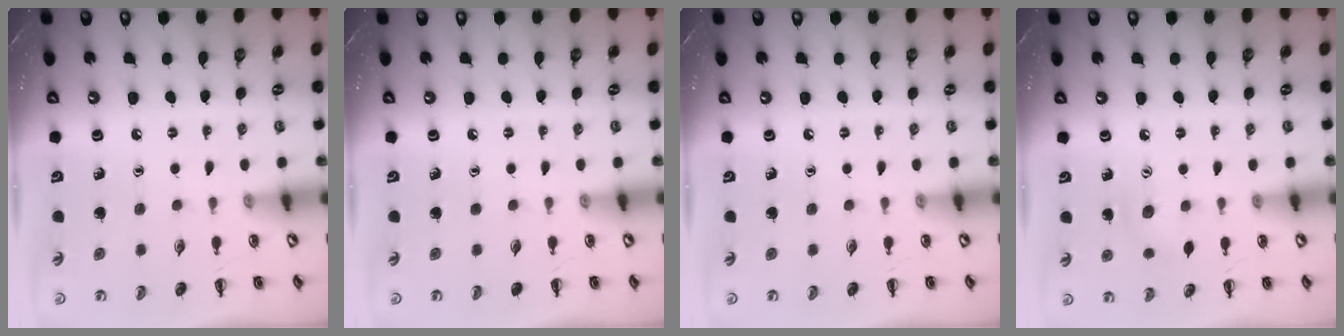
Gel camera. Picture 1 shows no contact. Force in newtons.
{"total": 0.0}
{"total": 0.0}
{"total": 5.7, "press": 5.6, "slide": 1.3}